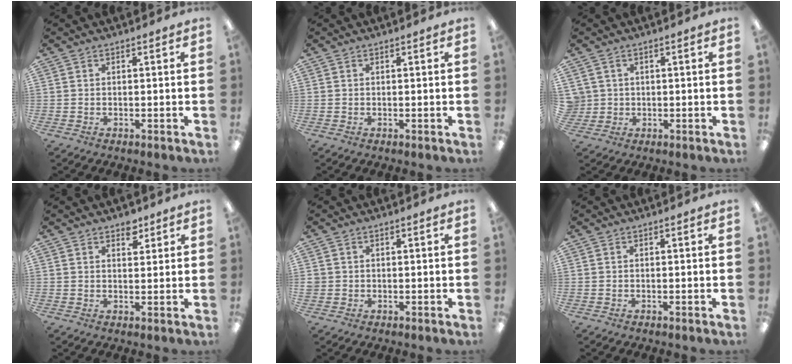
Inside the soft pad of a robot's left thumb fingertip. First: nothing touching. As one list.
[{"total": 0.0}, {"total": 2.6, "force": [0.7, 2.5, 0.0], "torque": [-0.009, 0.003, 0.013]}, {"total": 3.7, "force": [2.8, 2.0, 1.5], "torque": [-0.002, -0.017, 0.044]}, {"total": 1.1, "force": [0.0, 1.1, 0.2], "torque": [-0.005, 0.003, 0.000]}, {"total": 0.0}]